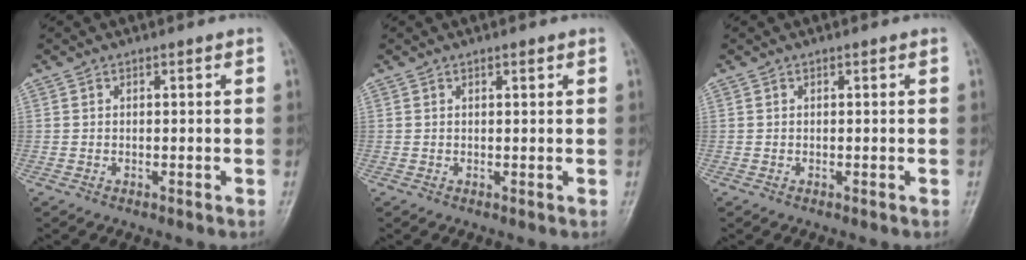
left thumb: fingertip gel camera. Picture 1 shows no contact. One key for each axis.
{"total": 1.0, "fx": 0.6, "fy": 0.3, "fz": 0.7, "tx": -0.011, "ty": -0.002, "tz": 0.010}
{"total": 0.0}